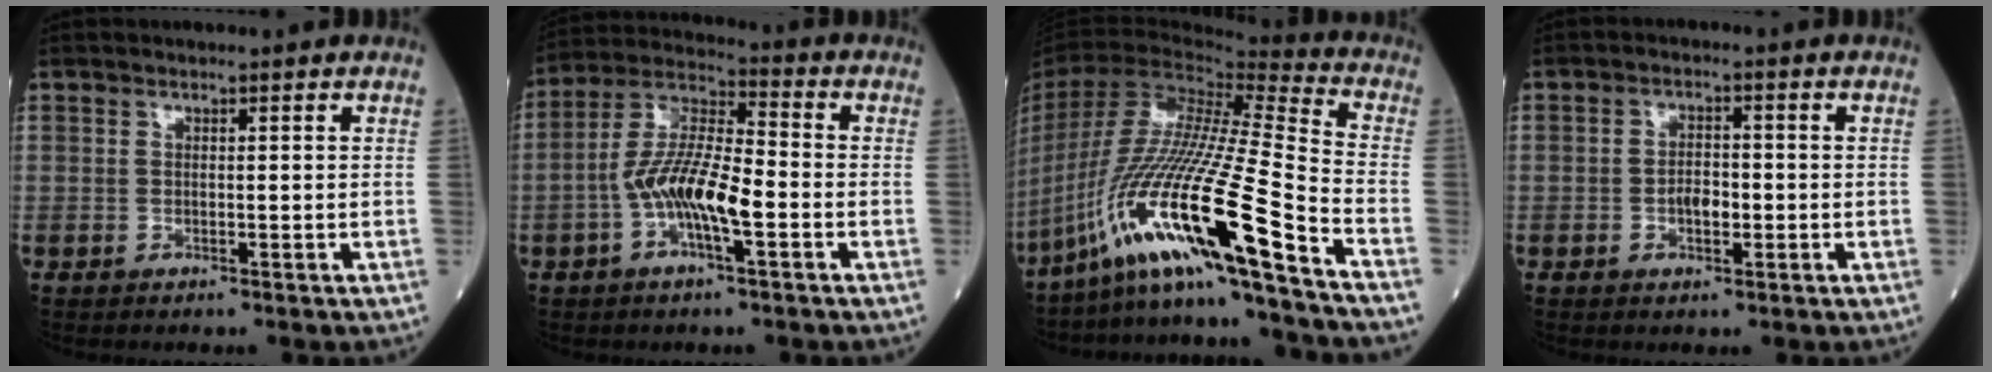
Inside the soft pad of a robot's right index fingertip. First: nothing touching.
{"total": 10.7, "force": [-2.9, 2.5, 10.0], "torque": [-0.207, 0.015, -0.054]}
{"total": 24.5, "force": [-14.3, -0.8, 19.9], "torque": [-0.409, -0.047, -0.269]}
{"total": 3.2, "force": [-0.7, 1.6, 2.7], "torque": [-0.047, 0.006, -0.009]}